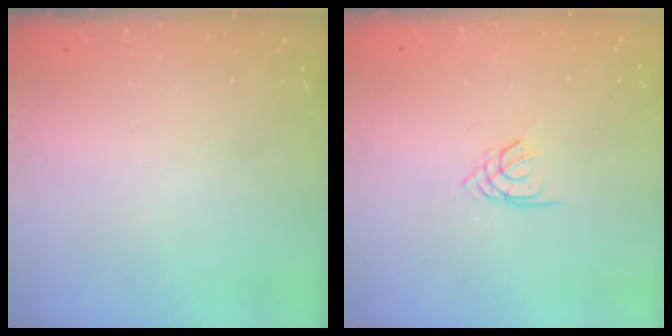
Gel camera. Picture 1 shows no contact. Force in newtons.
{"total": 2.5, "press": 2.4, "slide": 0.5}